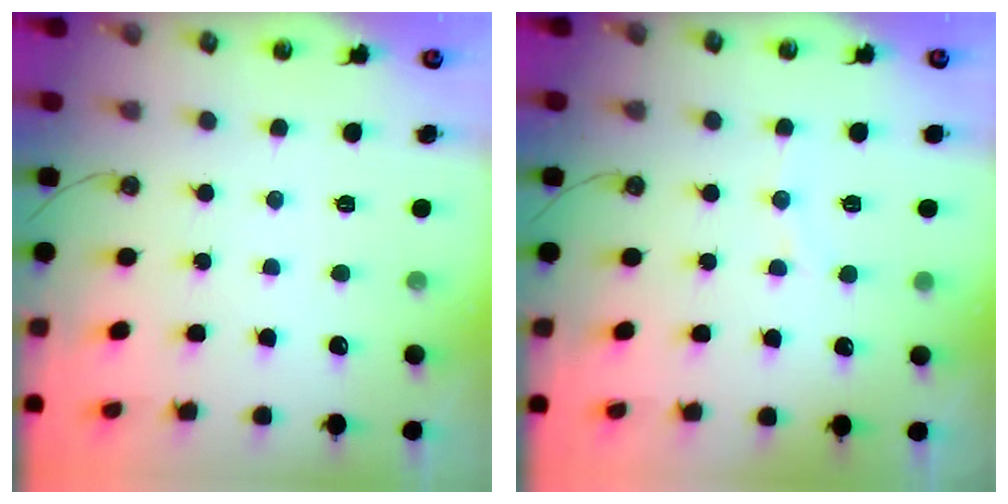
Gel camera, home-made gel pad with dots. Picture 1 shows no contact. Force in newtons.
{"total": 5.5, "press": 5.3, "slide": 1.6}